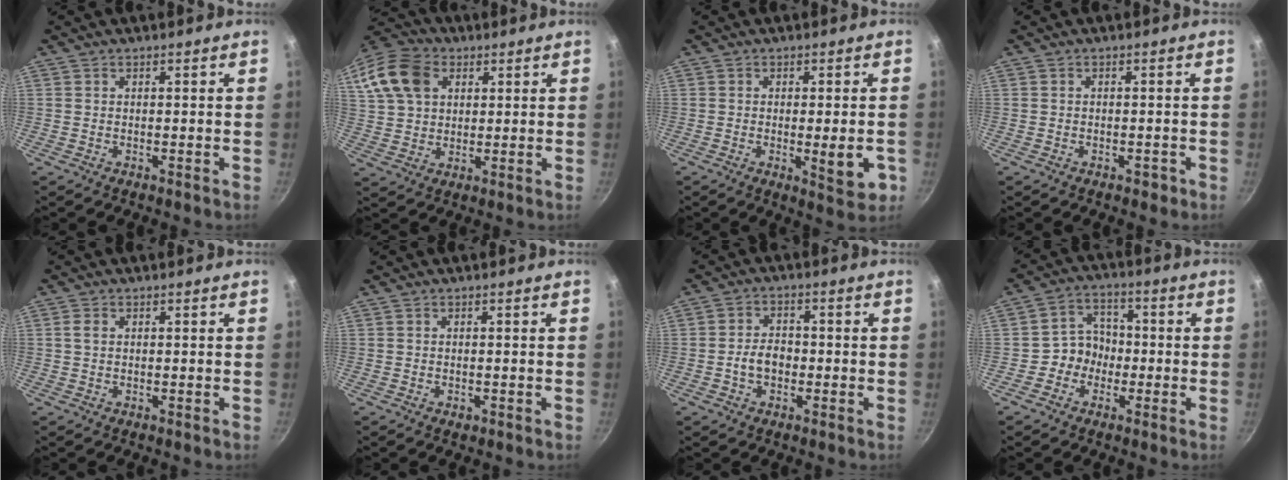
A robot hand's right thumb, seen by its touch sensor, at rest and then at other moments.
{"total": 14.7, "force": [5.3, 10.8, 8.5], "torque": [-0.168, 0.015, 0.093]}
{"total": 6.9, "force": [-1.6, 2.0, 6.4], "torque": [-0.076, -0.008, -0.017]}
{"total": 1.5, "force": [-0.8, 1.0, 0.7], "torque": [-0.005, 0.013, -0.003]}
{"total": 1.7, "force": [0.4, 1.2, 1.1], "torque": [-0.020, 0.002, 0.005]}
{"total": 0.9, "force": [-0.4, 0.5, 0.5], "torque": [-0.008, 0.001, -0.005]}
{"total": 4.8, "force": [-1.2, 3.5, 3.1], "torque": [-0.037, 0.020, -0.023]}
{"total": 6.5, "force": [-1.7, 5.8, 2.2], "torque": [0.011, 0.027, -0.039]}